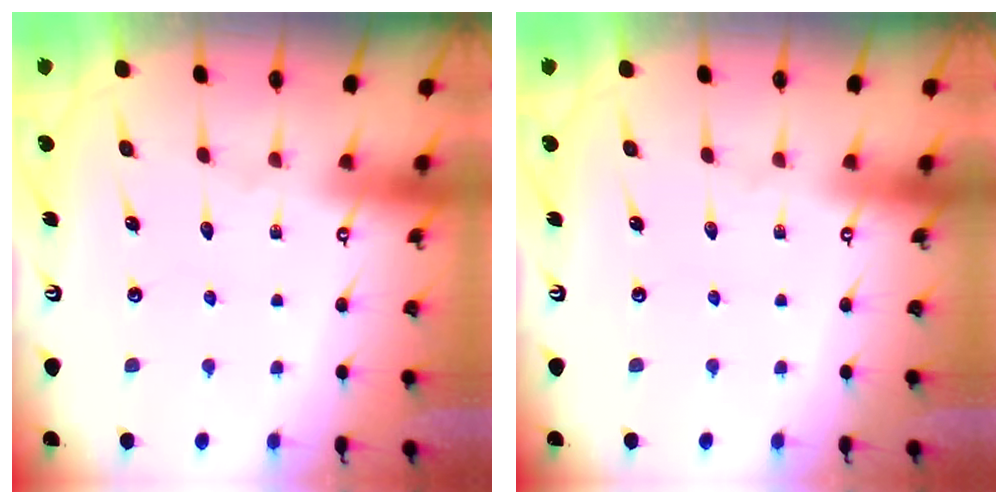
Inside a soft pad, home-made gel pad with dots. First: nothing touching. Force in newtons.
{"total": 0.0}